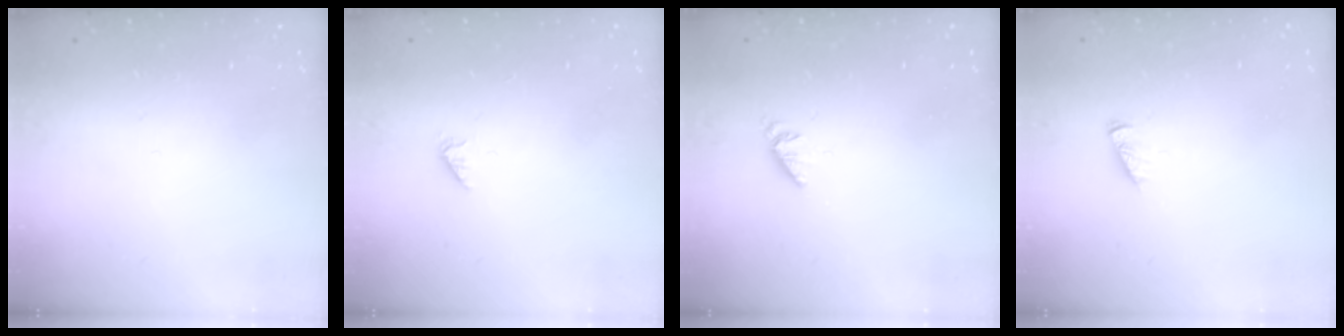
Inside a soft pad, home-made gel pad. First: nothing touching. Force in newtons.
{"total": 1.0, "press": 1.0, "slide": 0.2}
{"total": 0.6, "press": 0.6, "slide": 0.2}
{"total": 2.0, "press": 2.0, "slide": 0.3}